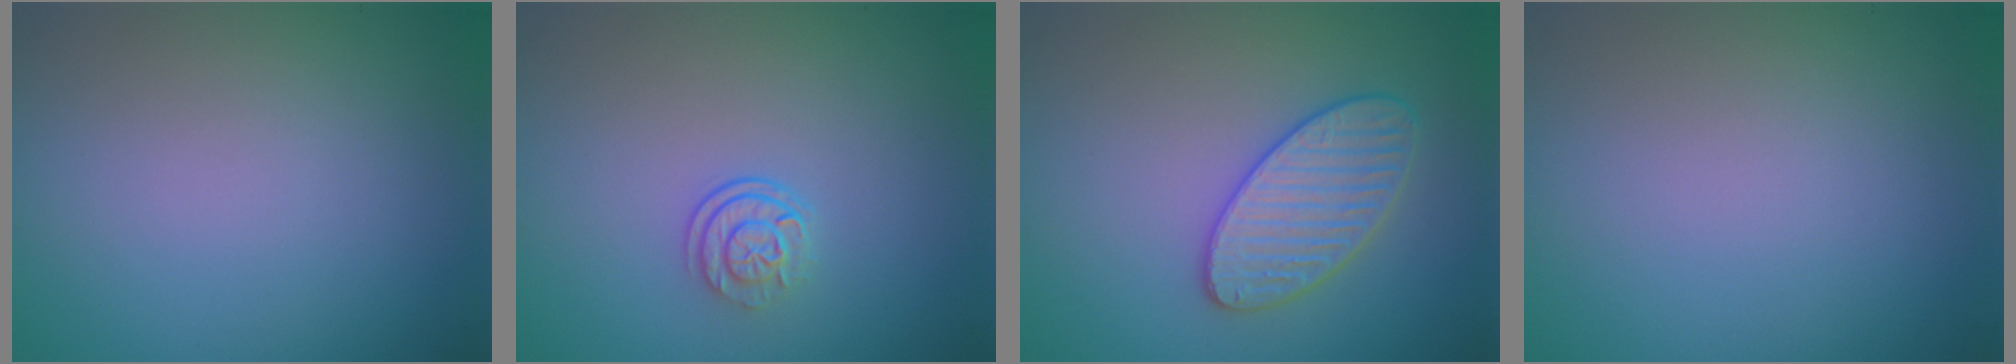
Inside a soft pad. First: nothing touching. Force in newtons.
{"total": 2.4, "press": 1.7, "slide": 1.6}
{"total": 3.6, "press": 3.6, "slide": 0.2}
{"total": 0.0}